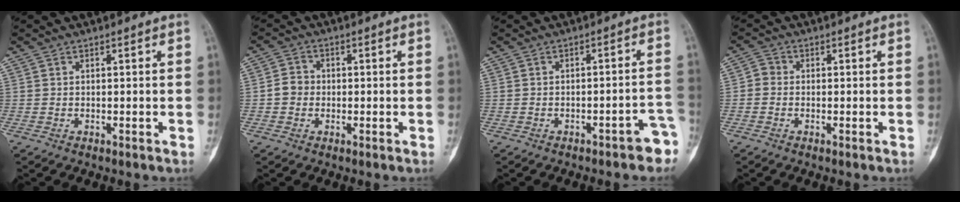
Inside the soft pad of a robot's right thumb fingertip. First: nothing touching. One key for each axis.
{"total": 3.4, "fx": -0.5, "fy": 3.1, "fz": 1.4, "tx": -0.012, "ty": 0.010, "tz": -0.015}
{"total": 5.2, "fx": -3.5, "fy": 1.7, "fz": 3.4, "tx": -0.024, "ty": 0.038, "tz": -0.039}
{"total": 2.0, "fx": -0.5, "fy": 1.7, "fz": 1.0, "tx": -0.010, "ty": 0.004, "tz": -0.020}